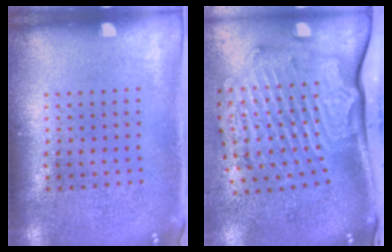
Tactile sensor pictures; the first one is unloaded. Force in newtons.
{"total": 2.6, "press": 2.2, "slide": 1.4}